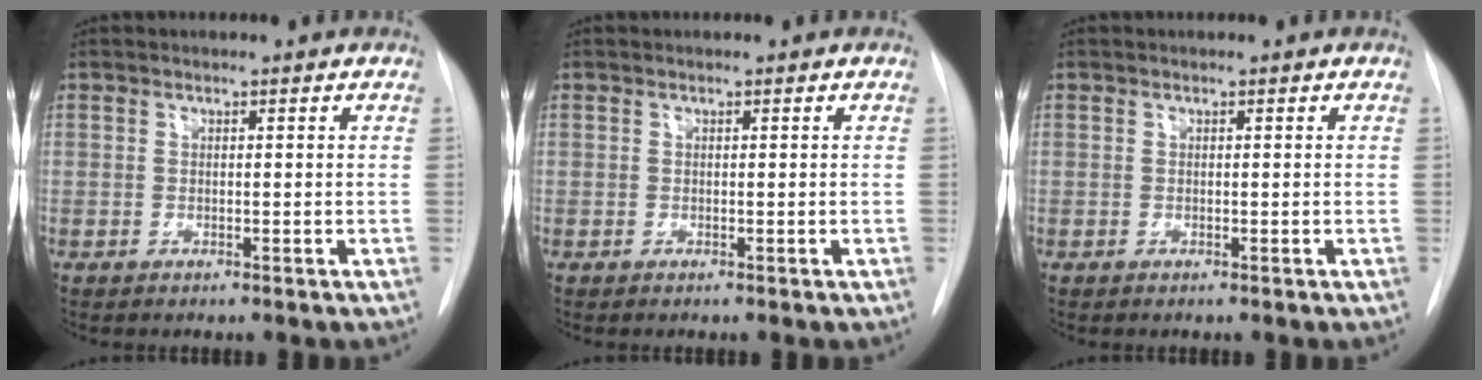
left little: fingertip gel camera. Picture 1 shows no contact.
{"total": 0.0}
{"total": 0.0}